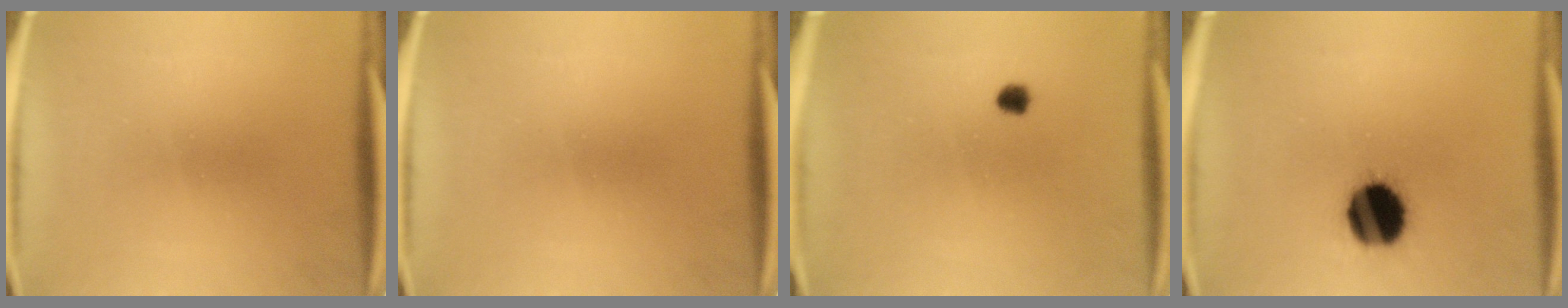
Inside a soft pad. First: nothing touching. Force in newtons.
{"total": 0.0}
{"total": 1.9}
{"total": 15.0}